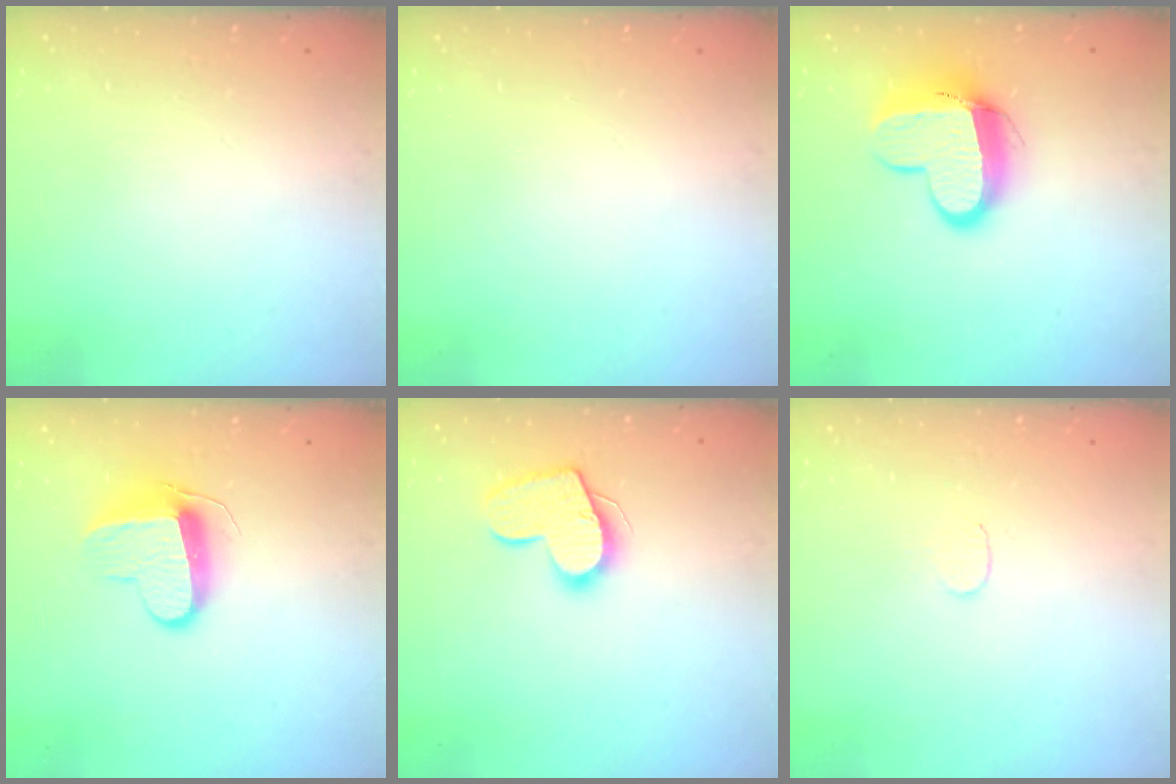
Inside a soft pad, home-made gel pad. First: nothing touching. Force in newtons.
{"total": 0.0}
{"total": 12.4, "press": 12.4, "slide": 1.2}
{"total": 9.8, "press": 9.8, "slide": 0.1}
{"total": 13.9, "press": 13.8, "slide": 1.1}
{"total": 3.0, "press": 3.0, "slide": 0.3}